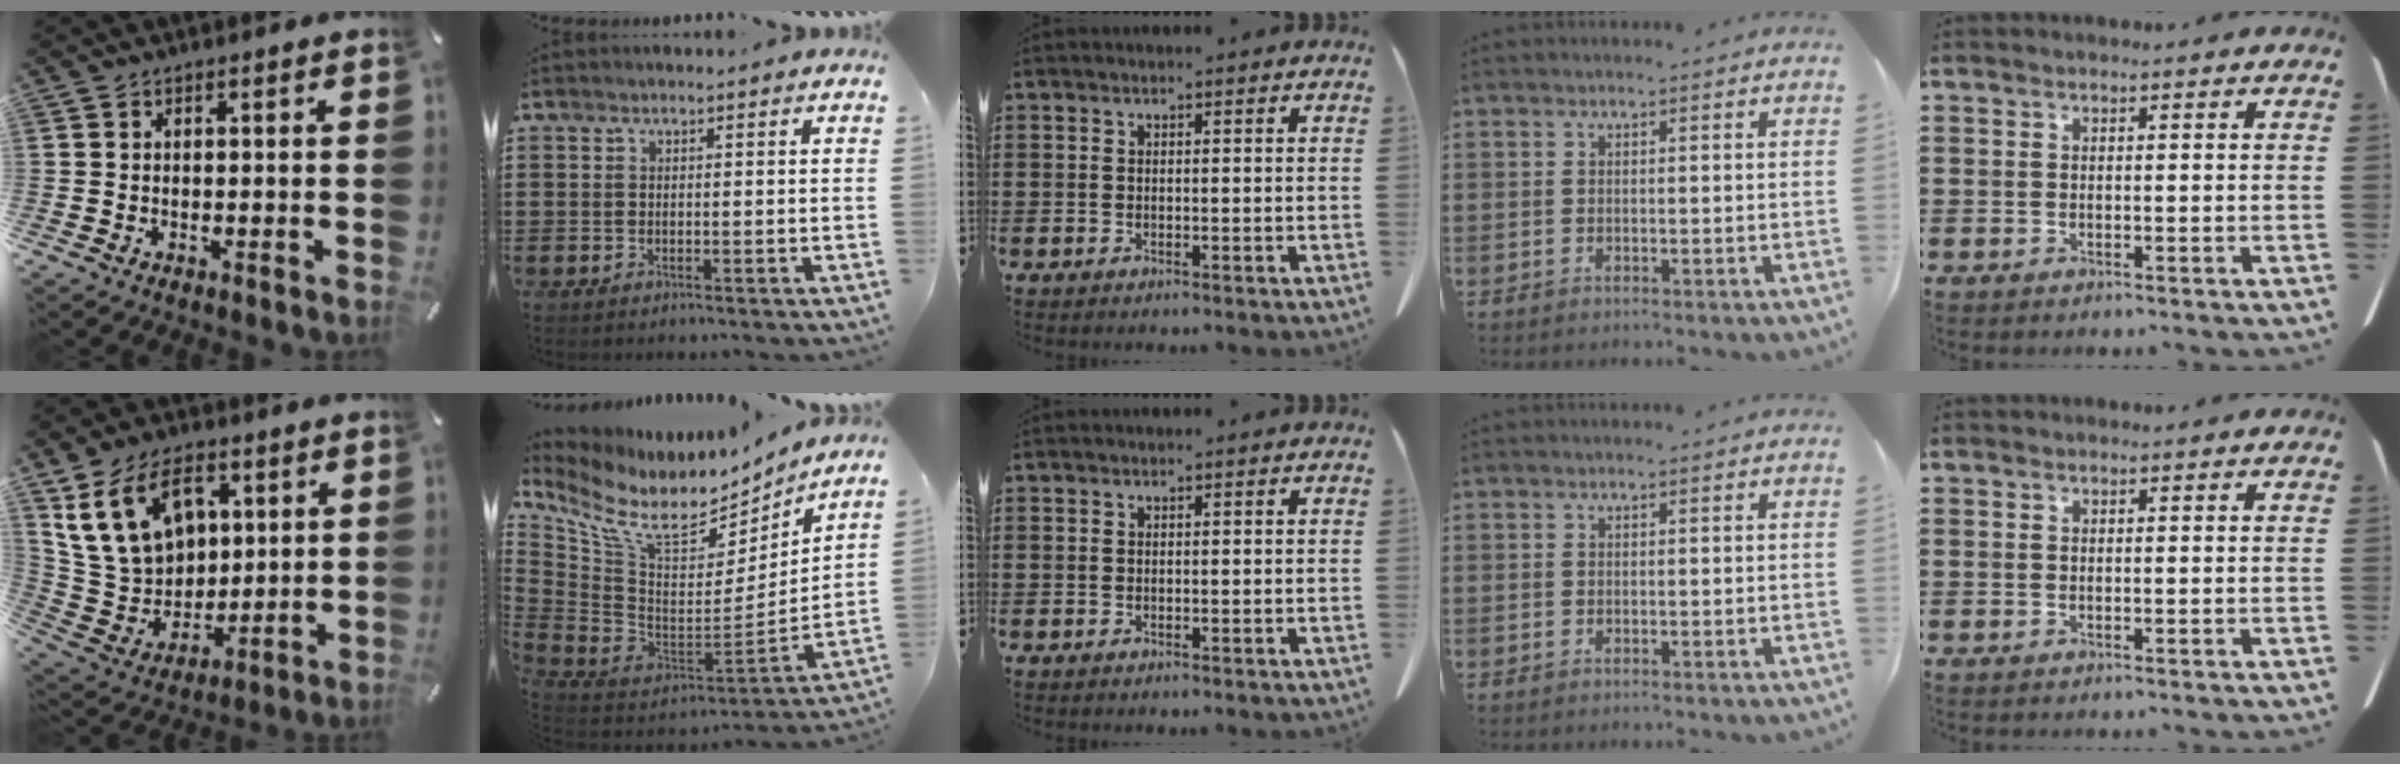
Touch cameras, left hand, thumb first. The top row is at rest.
{"thumb": {"total": 17.1, "force": [7.7, 12.3, 9.1], "torque": [-0.182, -0.016, 0.149]}, "index": {"total": 11.8, "force": [8.2, 5.2, 6.8], "torque": [-0.167, -0.064, 0.142]}}